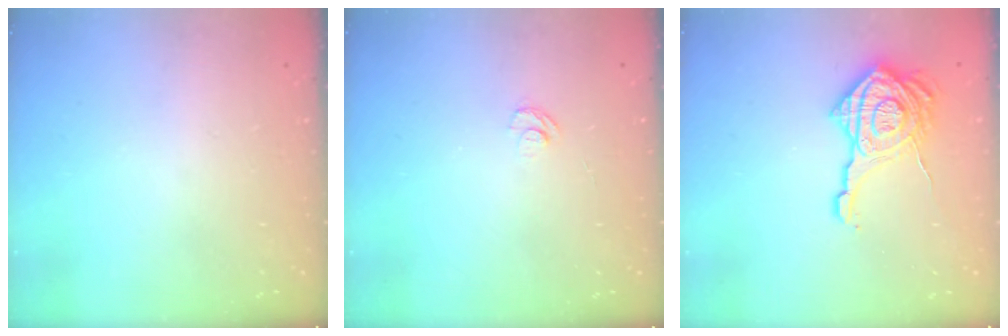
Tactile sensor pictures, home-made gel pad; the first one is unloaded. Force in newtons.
{"total": 4.5, "press": 4.5, "slide": 0.3}
{"total": 19.4, "press": 19.4, "slide": 1.1}